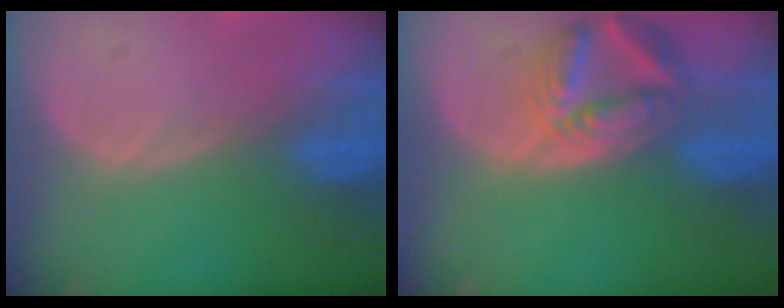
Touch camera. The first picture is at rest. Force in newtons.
{"total": 7.7, "press": 6.8, "slide": 3.6}